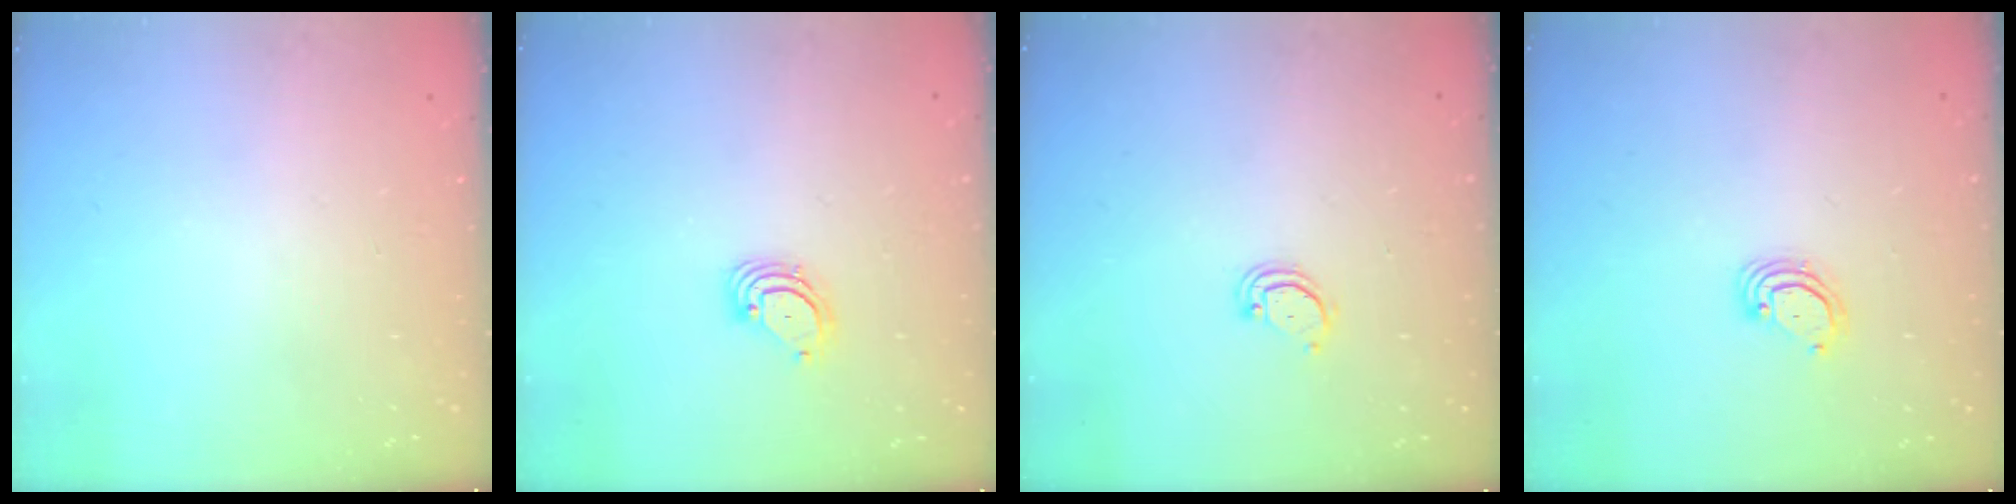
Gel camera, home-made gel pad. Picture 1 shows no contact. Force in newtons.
{"total": 3.6, "press": 3.6, "slide": 0.3}
{"total": 2.9, "press": 2.9, "slide": 0.2}
{"total": 3.0, "press": 2.9, "slide": 0.3}